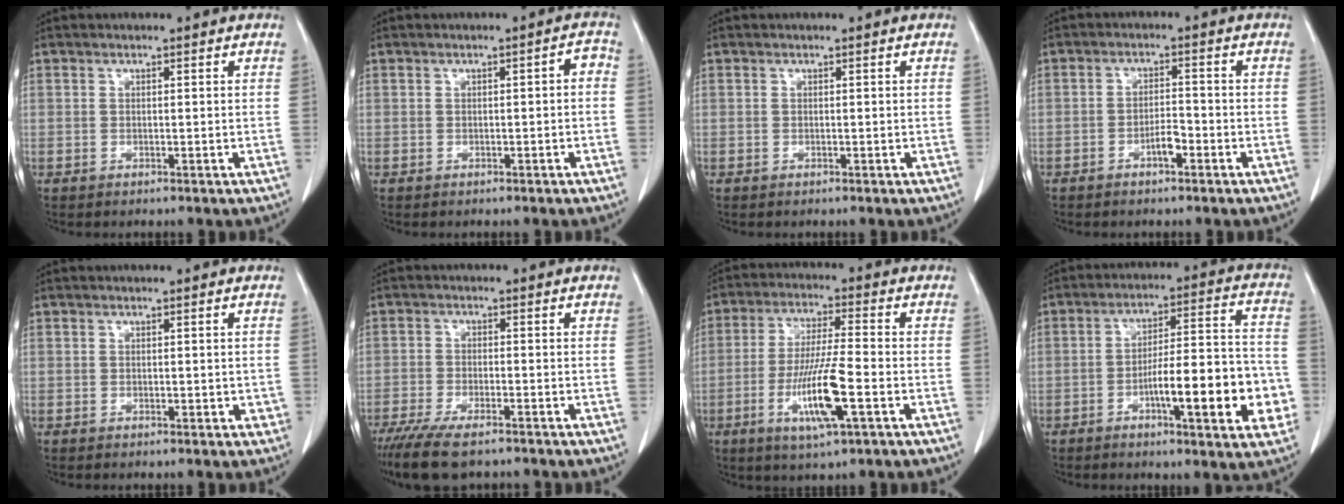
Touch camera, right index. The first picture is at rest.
{"total": 2.1, "force": [-0.5, 0.6, 1.9], "torque": [-0.019, 0.015, -0.009]}
{"total": 0.0}
{"total": 3.1, "force": [-1.8, 0.9, 2.4], "torque": [-0.039, 0.004, -0.034]}
{"total": 1.9, "force": [-0.4, 1.0, 1.6], "torque": [-0.018, 0.000, -0.003]}
{"total": 8.4, "force": [-6.5, 1.9, 5.0], "torque": [-0.085, -0.019, -0.110]}
{"total": 11.2, "force": [-3.8, 0.7, 10.5], "torque": [-0.202, -0.015, -0.073]}
{"total": 16.0, "force": [-5.0, 2.9, 14.9], "torque": [-0.216, 0.016, -0.071]}